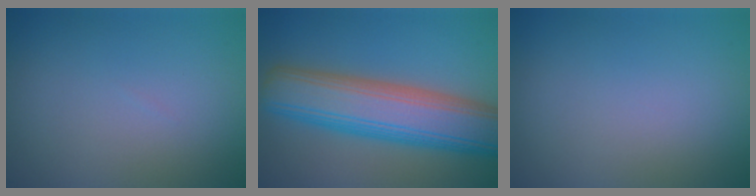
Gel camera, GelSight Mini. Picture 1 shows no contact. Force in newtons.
{"total": 10.4, "press": 10.4, "slide": 0.4}
{"total": 0.0}